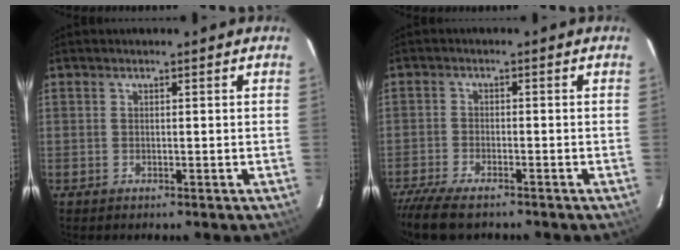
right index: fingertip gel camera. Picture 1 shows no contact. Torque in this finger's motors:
{"motor_torque": [0.90, -0.73, 0.39, 0.09]}